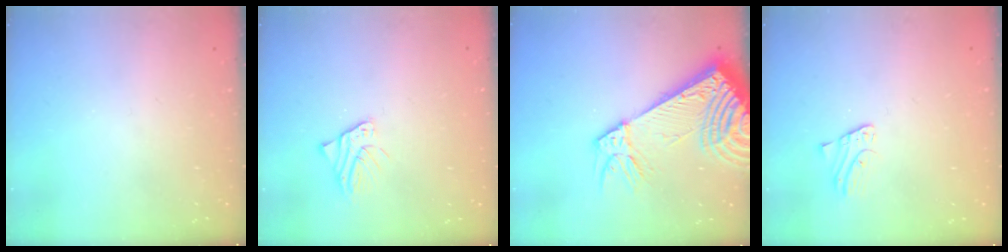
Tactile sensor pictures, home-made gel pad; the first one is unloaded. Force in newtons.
{"total": 2.8, "press": 2.8, "slide": 0.2}
{"total": 19.5, "press": 19.1, "slide": 3.6}
{"total": 1.6, "press": 1.6, "slide": 0.1}